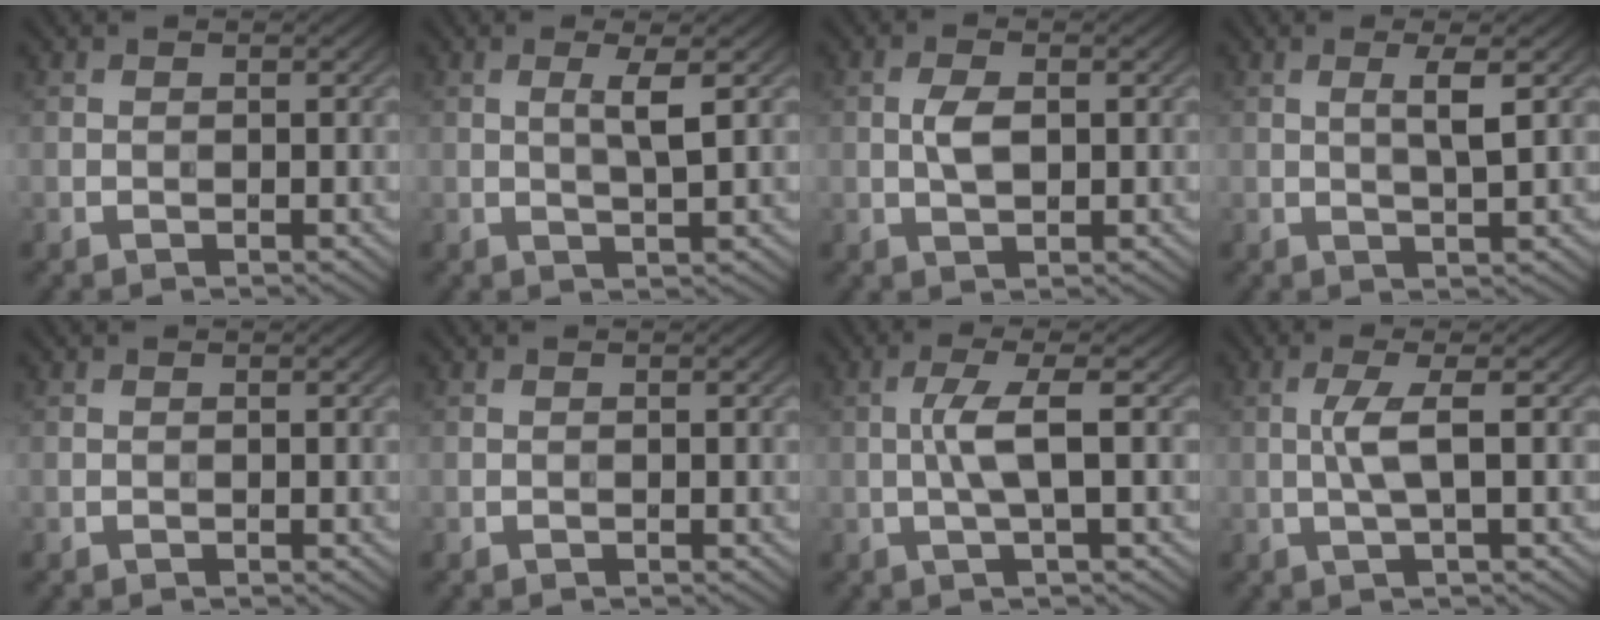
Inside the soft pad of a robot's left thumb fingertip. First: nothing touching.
{"total": 2.8, "force": [0.7, 0.2, 2.7], "torque": [-0.053, 0.002, 0.013]}
{"total": 3.1, "force": [0.1, 1.4, 2.7], "torque": [-0.060, 0.001, 0.002]}
{"total": 2.8, "force": [0.8, 0.1, 2.7], "torque": [-0.052, 0.003, 0.014]}
{"total": 0.0}
{"total": 0.0}
{"total": 4.3, "force": [0.0, 0.6, 4.2], "torque": [-0.086, 0.009, -0.005]}
{"total": 3.5, "force": [0.2, 0.4, 3.5], "torque": [-0.073, 0.008, 0.000]}